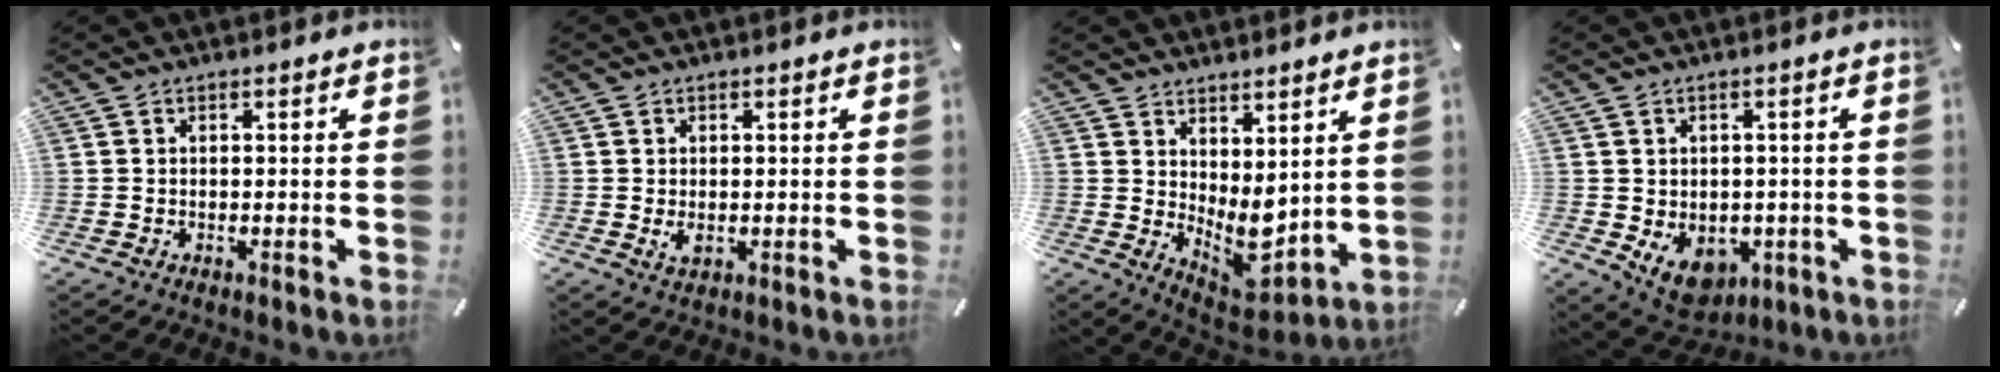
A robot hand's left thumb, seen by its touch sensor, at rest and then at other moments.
{"total": 2.0, "force": [-0.1, 1.2, 1.6], "torque": [-0.044, -0.004, -0.006]}
{"total": 6.5, "force": [2.0, 4.4, 4.3], "torque": [-0.054, -0.040, 0.048]}
{"total": 7.4, "force": [-2.2, 5.9, 3.9], "torque": [-0.059, 0.008, -0.035]}